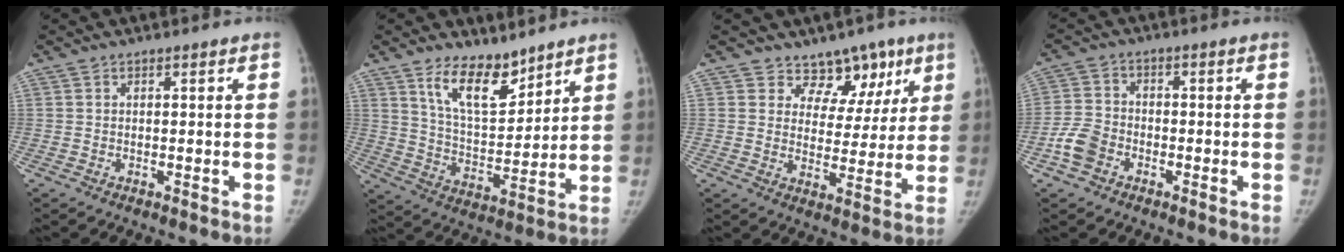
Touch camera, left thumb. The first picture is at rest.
{"total": 11.2, "force": [8.1, 4.8, 6.1], "torque": [-0.080, -0.067, 0.157]}
{"total": 9.5, "force": [6.5, 6.6, 2.1], "torque": [0.025, -0.030, 0.090]}
{"total": 5.7, "force": [-2.8, 4.2, 2.6], "torque": [-0.045, 0.016, -0.058]}